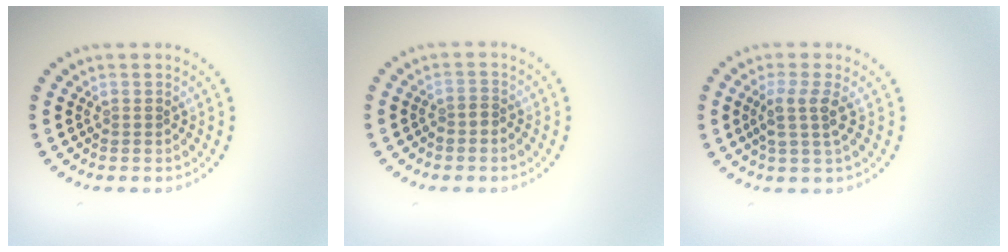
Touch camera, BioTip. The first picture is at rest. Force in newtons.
{"total": 0.7, "press": 0.4, "slide": 0.6}
{"total": 2.5, "press": 2.0, "slide": 1.5}